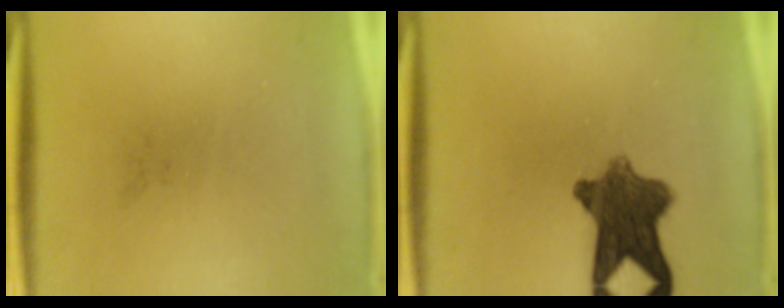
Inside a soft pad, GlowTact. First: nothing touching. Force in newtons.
{"total": 9.6}